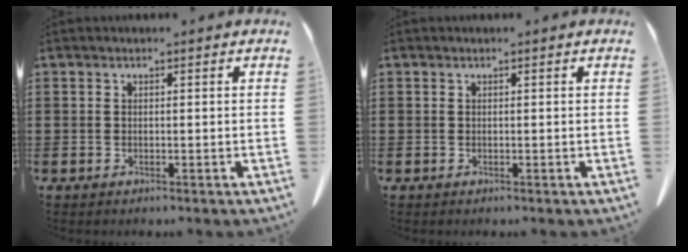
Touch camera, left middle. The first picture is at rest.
{"total": 0.0}